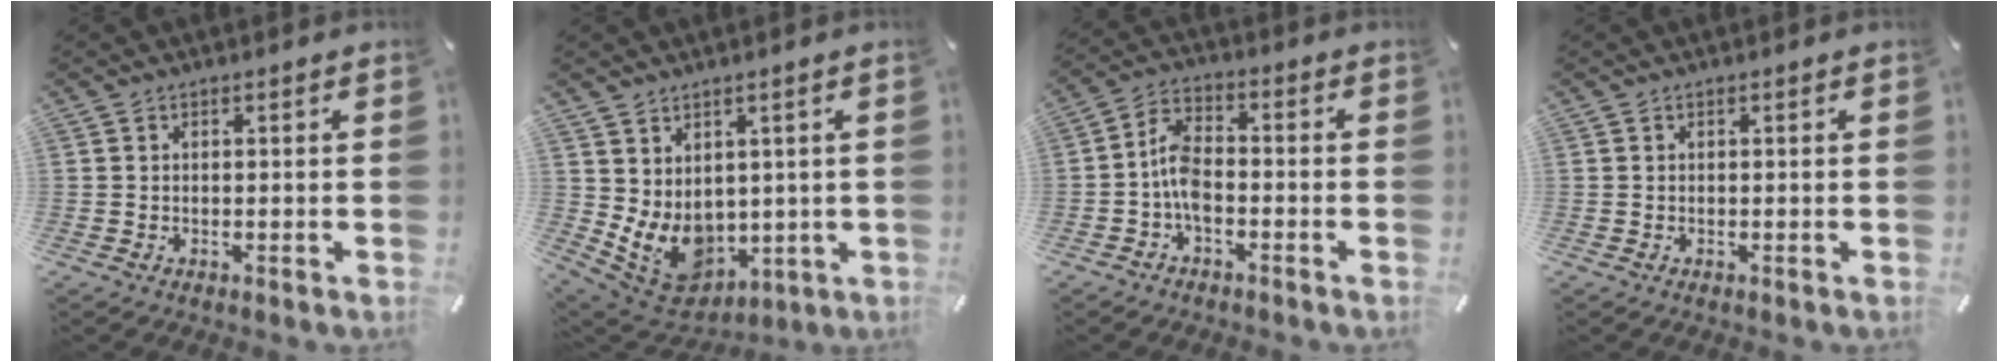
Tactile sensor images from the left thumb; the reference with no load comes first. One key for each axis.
{"total": 9.3, "fx": 0.9, "fy": 8.0, "fz": 4.6, "tx": -0.111, "ty": -0.027, "tz": 0.028}
{"total": 6.7, "fx": -2.6, "fy": 3.7, "fz": 5.0, "tx": -0.109, "ty": 0.014, "tz": -0.050}
{"total": 0.0}